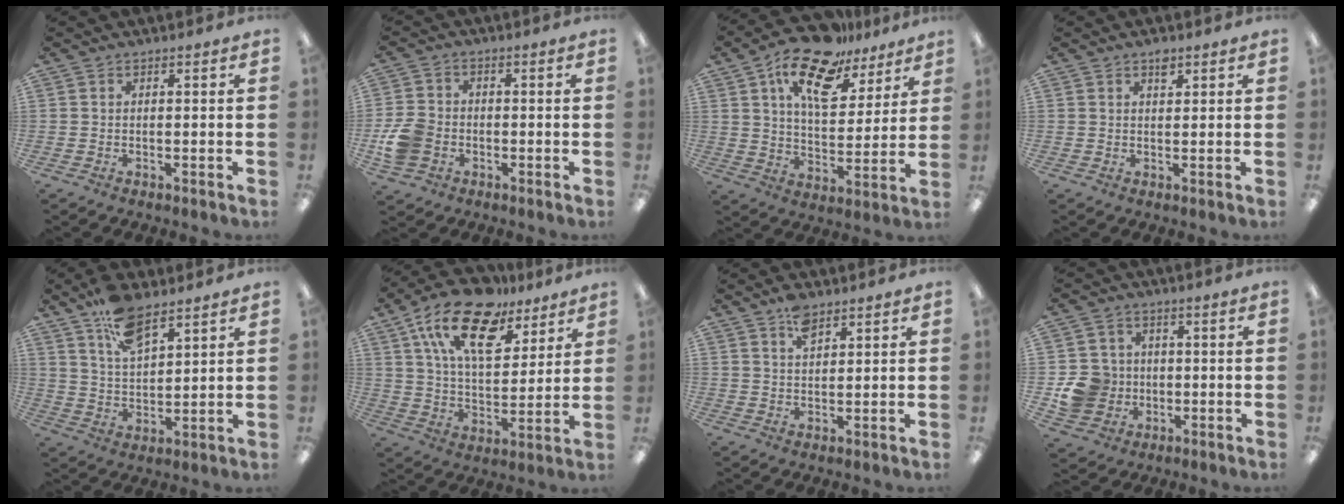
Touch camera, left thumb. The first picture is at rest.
{"total": 7.9, "force": [-2.2, 6.4, 4.1], "torque": [-0.084, 0.015, -0.039]}
{"total": 17.5, "force": [11.4, 8.3, 10.2], "torque": [-0.177, -0.054, 0.198]}
{"total": 2.1, "force": [1.5, 1.0, 1.1], "torque": [-0.008, -0.007, 0.024]}
{"total": 10.6, "force": [7.7, 4.3, 5.9], "torque": [-0.111, -0.034, 0.140]}
{"total": 19.8, "force": [12.1, 9.8, 12.3], "torque": [-0.218, -0.055, 0.214]}
{"total": 4.6, "force": [3.3, 2.1, 2.5], "torque": [-0.042, -0.010, 0.057]}
{"total": 9.4, "force": [-1.2, 8.9, 2.6], "torque": [-0.057, 0.015, -0.014]}